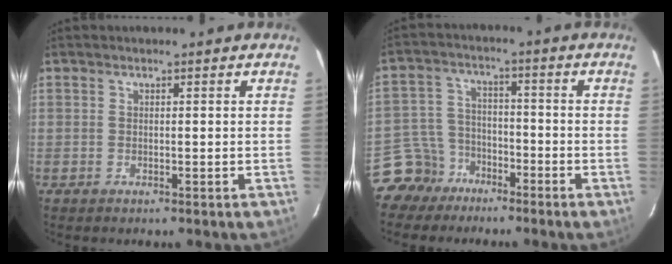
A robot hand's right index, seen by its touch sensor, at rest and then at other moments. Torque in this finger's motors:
{"motor_torque": [-1.15, -0.88, -1.05, -0.21]}